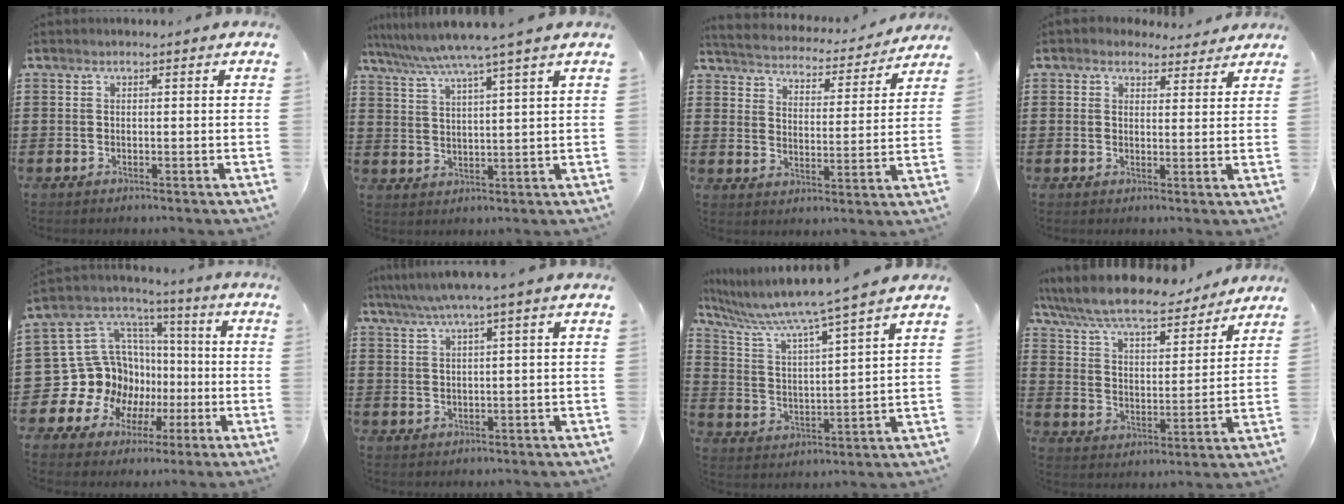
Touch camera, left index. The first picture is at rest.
{"total": 6.0, "force": [4.9, -1.2, 3.1], "torque": [-0.078, -0.026, 0.081]}
{"total": 4.0, "force": [4.0, 0.0, 0.2], "torque": [-0.030, -0.033, 0.064]}
{"total": 3.1, "force": [2.7, 1.4, 0.4], "torque": [-0.010, -0.004, 0.049]}
{"total": 15.9, "force": [-2.9, 14.5, 5.9], "torque": [-0.168, -0.026, -0.017]}
{"total": 3.7, "force": [2.2, -0.5, 2.9], "torque": [-0.061, -0.003, 0.036]}
{"total": 7.0, "force": [6.0, -0.9, 3.4], "torque": [-0.093, -0.049, 0.094]}
{"total": 8.8, "force": [8.0, 1.2, 3.6], "torque": [-0.103, -0.042, 0.135]}